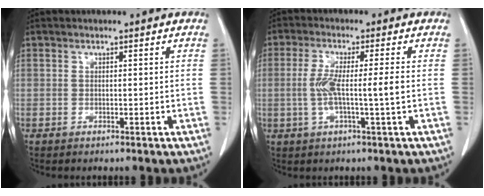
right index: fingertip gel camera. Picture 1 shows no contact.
{"total": 6.2, "force": [-0.6, -0.3, 6.2], "torque": [-0.125, 0.001, -0.011]}